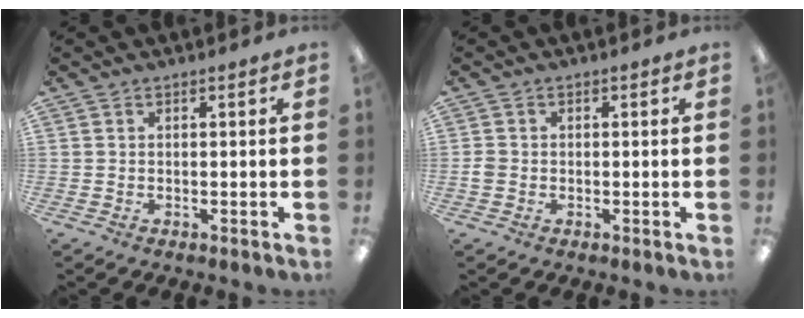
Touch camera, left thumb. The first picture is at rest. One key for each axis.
{"total": 1.6, "fx": -0.4, "fy": 1.4, "fz": 0.8, "tx": -0.013, "ty": 0.003, "tz": -0.007}